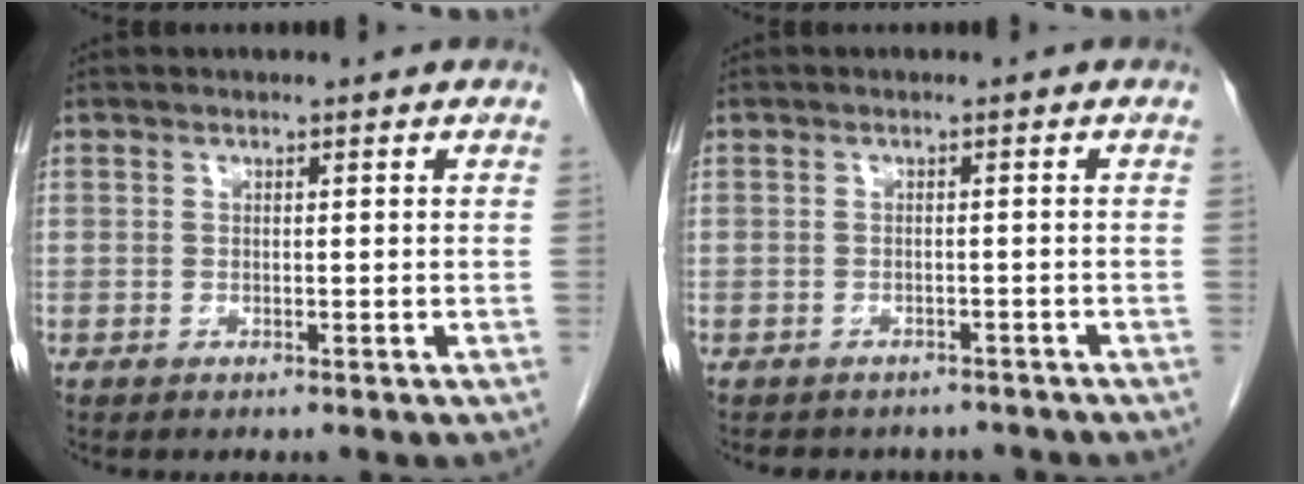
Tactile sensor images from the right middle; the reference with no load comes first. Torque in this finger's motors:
{"motor_torque": [0.03, -0.02, 0.00, 0.00]}